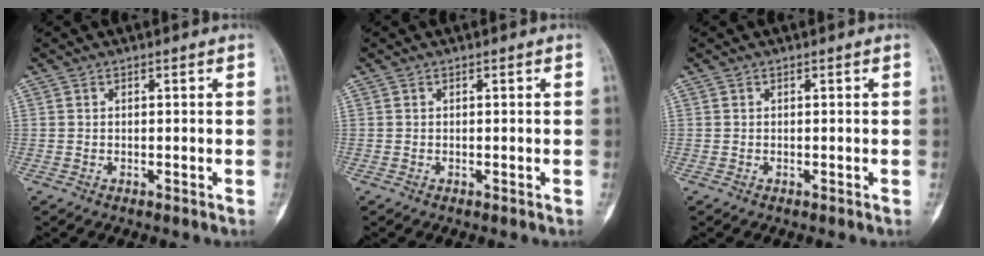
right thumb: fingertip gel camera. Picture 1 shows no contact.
{"total": 0.0}
{"total": 0.0}